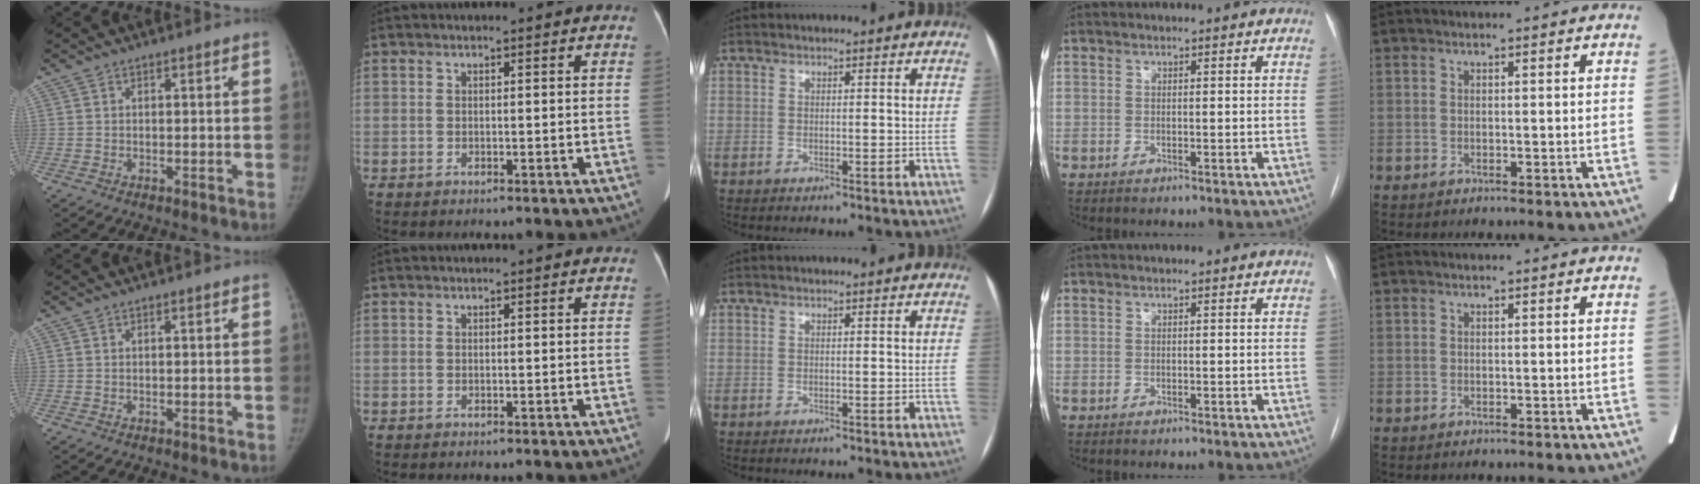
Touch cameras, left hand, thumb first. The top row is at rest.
{}